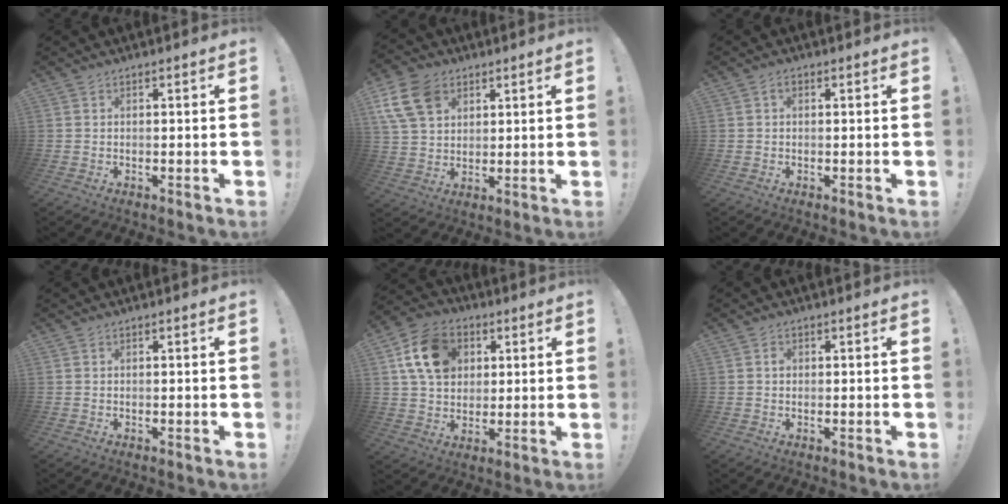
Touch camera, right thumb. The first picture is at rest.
{"total": 12.8, "force": [6.0, 9.1, 6.8], "torque": [-0.134, -0.029, 0.117]}
{"total": 1.3, "force": [0.2, 1.0, 0.8], "torque": [-0.021, 0.008, 0.004]}
{"total": 0.0}
{"total": 15.4, "force": [5.0, 11.8, 8.6], "torque": [-0.130, -0.003, 0.103]}
{"total": 0.0}